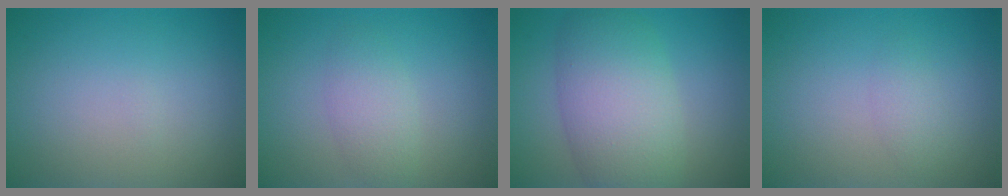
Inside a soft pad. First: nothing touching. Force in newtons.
{"total": 2.4, "press": 2.4, "slide": 0.2}
{"total": 7.6, "press": 7.6, "slide": 0.3}
{"total": 1.2, "press": 1.2, "slide": 0.1}